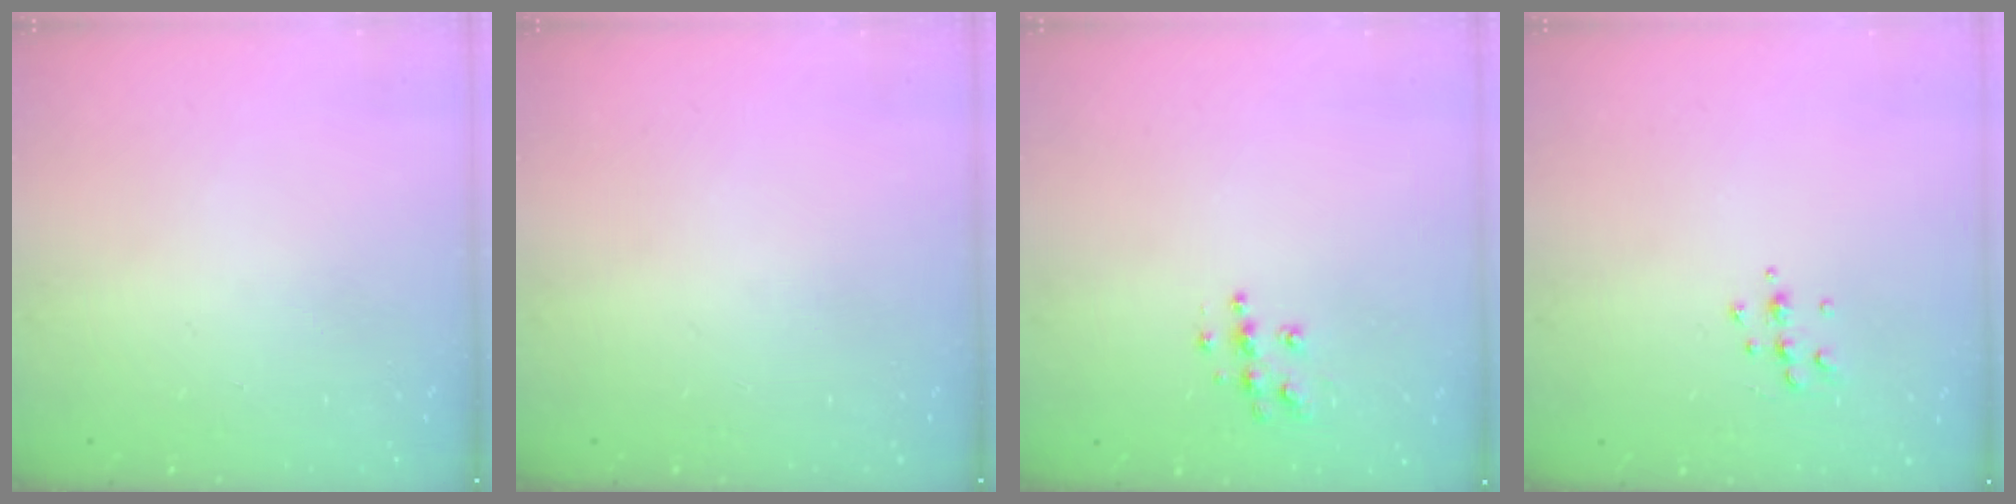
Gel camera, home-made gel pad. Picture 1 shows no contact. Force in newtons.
{"total": 0.0}
{"total": 7.6, "press": 7.6, "slide": 0.4}
{"total": 6.3, "press": 6.2, "slide": 1.0}